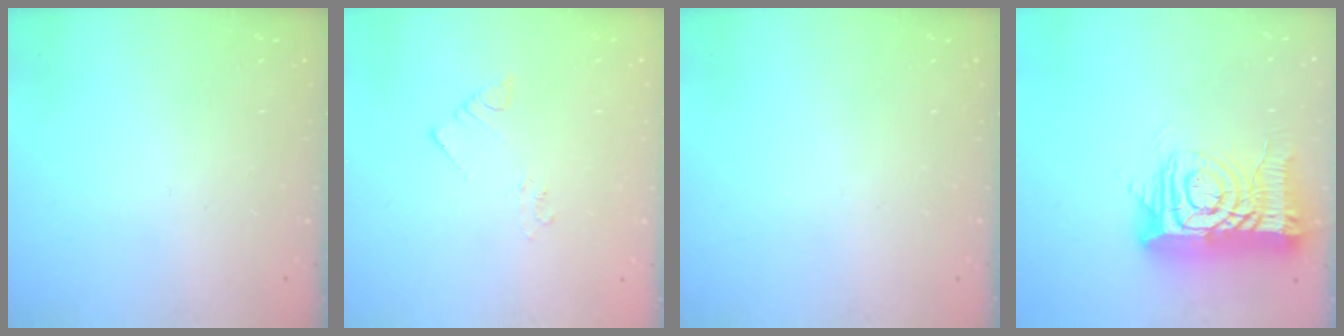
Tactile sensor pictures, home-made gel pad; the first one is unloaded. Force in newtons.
{"total": 2.2, "press": 2.2, "slide": 0.1}
{"total": 0.0}
{"total": 16.0, "press": 15.9, "slide": 1.6}